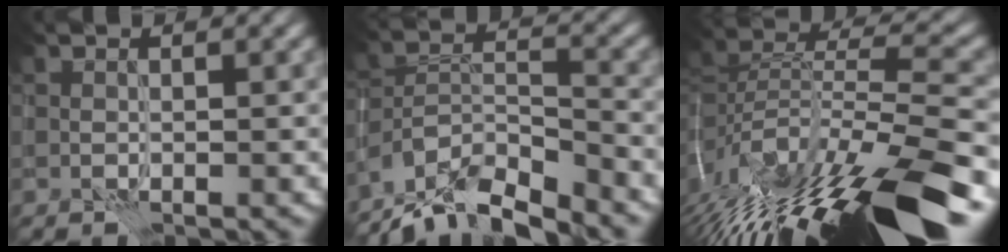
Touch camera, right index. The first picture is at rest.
{"total": 9.0, "force": [-7.9, 2.2, 3.6], "torque": [-0.058, 0.003, -0.138]}
{"total": 15.6, "force": [-9.5, 4.2, 11.6], "torque": [-0.218, 0.013, -0.162]}